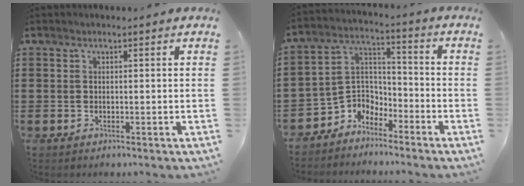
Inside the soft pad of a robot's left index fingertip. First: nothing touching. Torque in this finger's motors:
{"motor_torque": [0.21, 0.20, 0.24, 0.03]}